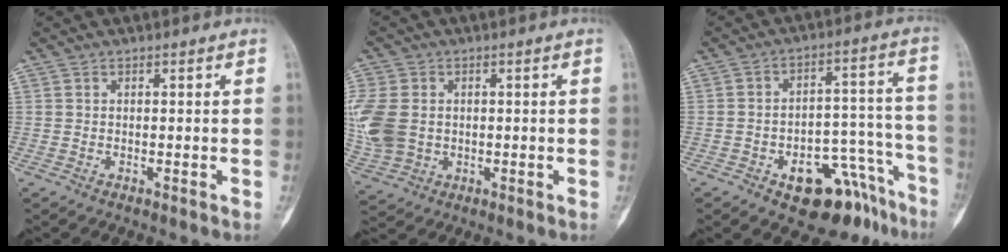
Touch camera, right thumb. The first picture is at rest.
{"total": 13.5, "force": [0.6, 10.5, 8.5], "torque": [-0.221, 0.000, 0.025]}
{"total": 15.1, "force": [-9.4, 7.6, 9.1], "torque": [-0.073, 0.095, -0.127]}